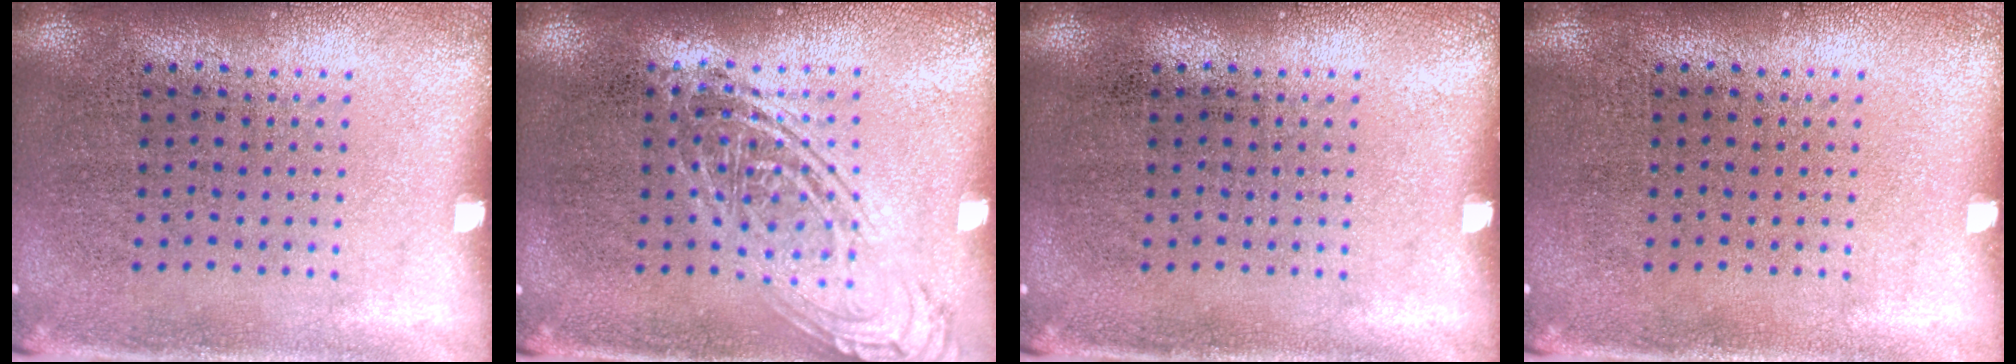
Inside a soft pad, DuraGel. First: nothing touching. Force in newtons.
{"total": 2.5, "press": 2.5, "slide": 0.2}
{"total": 0.0}
{"total": 0.0}